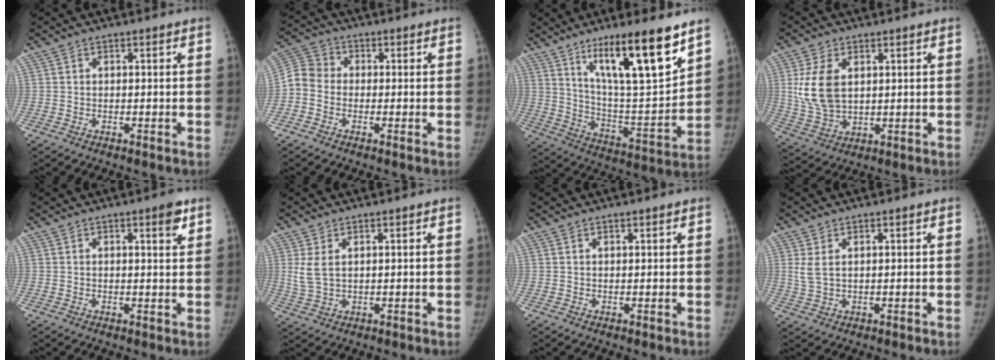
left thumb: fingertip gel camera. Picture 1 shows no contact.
{"total": 5.5, "force": [-0.9, 4.7, 2.7], "torque": [-0.043, 0.016, -0.035]}
{"total": 20.4, "force": [12.6, 3.7, 15.6], "torque": [-0.227, -0.074, 0.219]}
{"total": 9.7, "force": [2.6, 6.0, 7.2], "torque": [-0.139, -0.011, 0.061]}
{"total": 3.3, "force": [2.0, 0.6, 2.6], "torque": [-0.031, -0.011, 0.026]}
{"total": 4.1, "force": [1.7, 2.0, 3.2], "torque": [-0.069, -0.007, 0.045]}
{"total": 0.9, "force": [0.8, 0.2, 0.5], "torque": [-0.007, -0.005, 0.014]}
{"total": 3.2, "force": [1.5, 1.3, 2.5], "torque": [-0.055, -0.004, 0.039]}